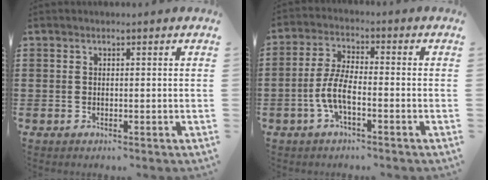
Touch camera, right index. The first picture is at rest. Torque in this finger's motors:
{"motor_torque": [2.14, 0.00, 0.56, 0.15]}